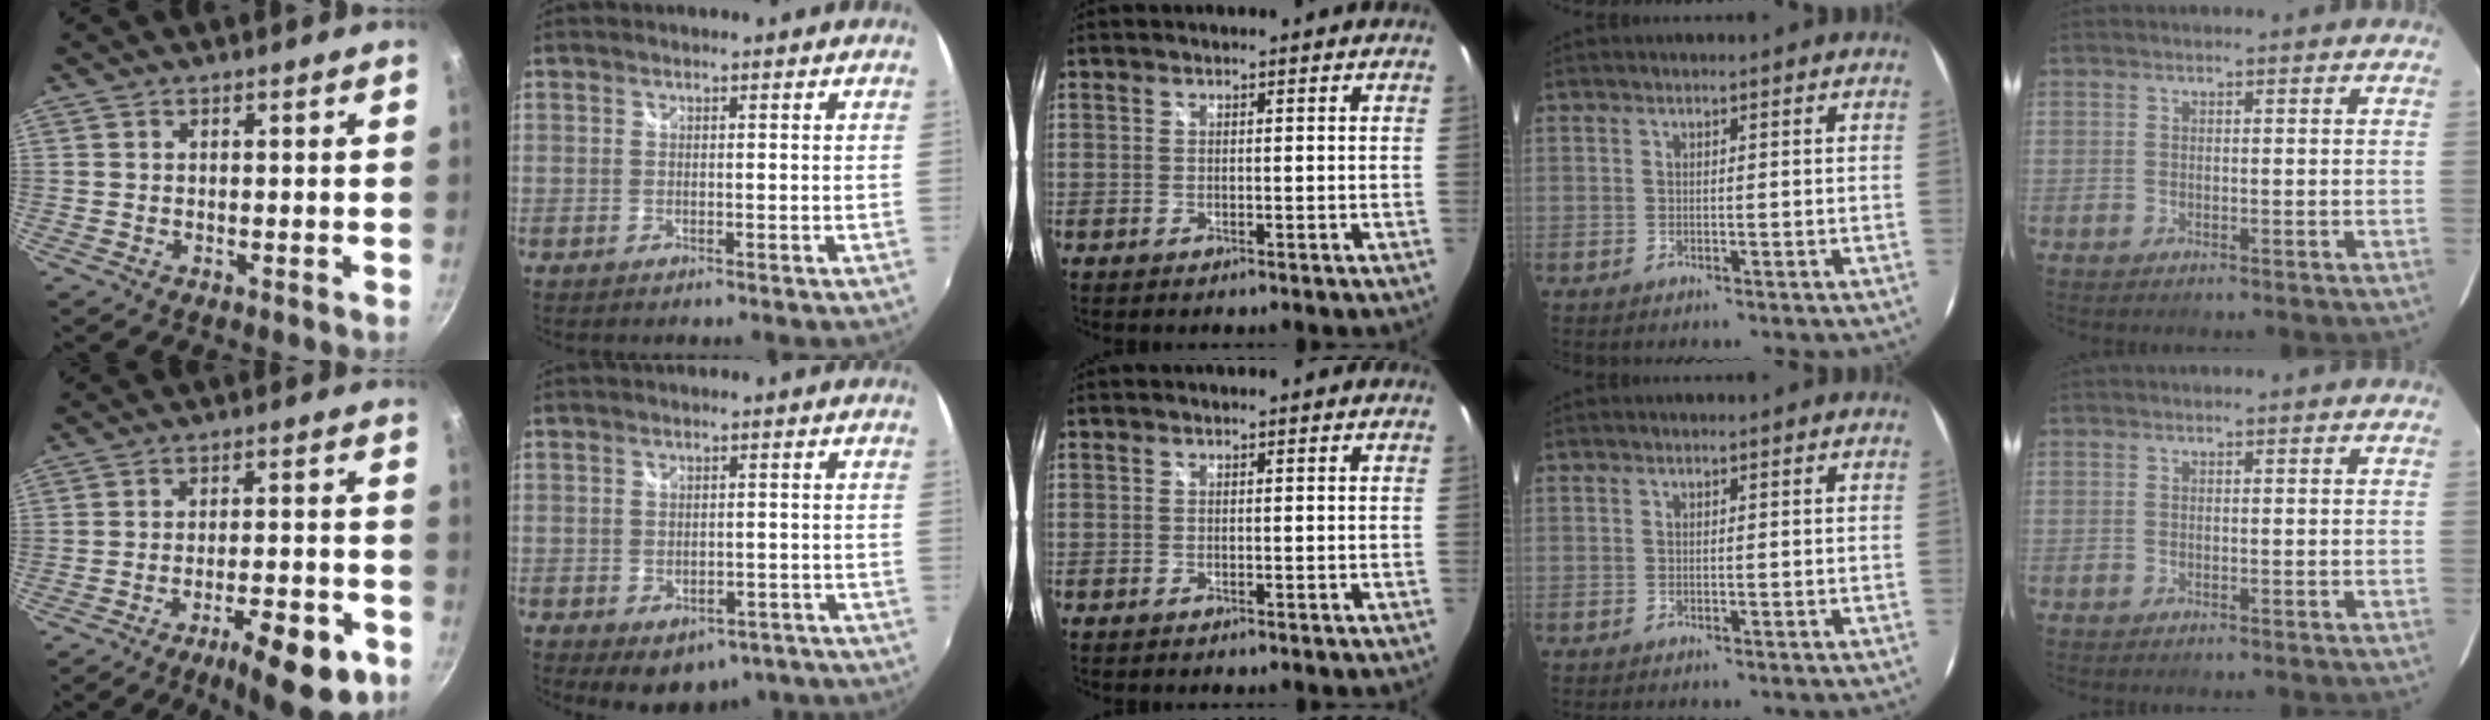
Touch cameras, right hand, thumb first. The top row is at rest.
{"thumb": {"total": 13.8, "force": [-7.3, 4.1, 11.0], "torque": [-0.136, 0.034, -0.099]}, "index": {"total": 10.7, "force": [-7.0, 6.4, 5.0], "torque": [-0.089, -0.006, -0.070]}}